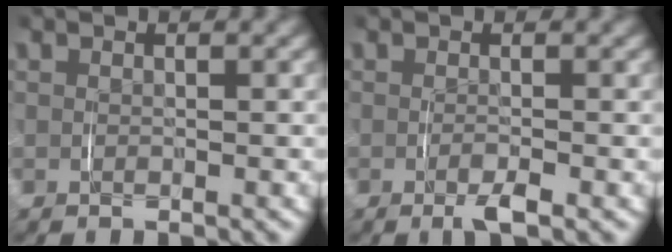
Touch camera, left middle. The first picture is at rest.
{"total": 1.6, "force": [-0.9, 0.2, 1.3], "torque": [-0.027, -0.004, -0.015]}